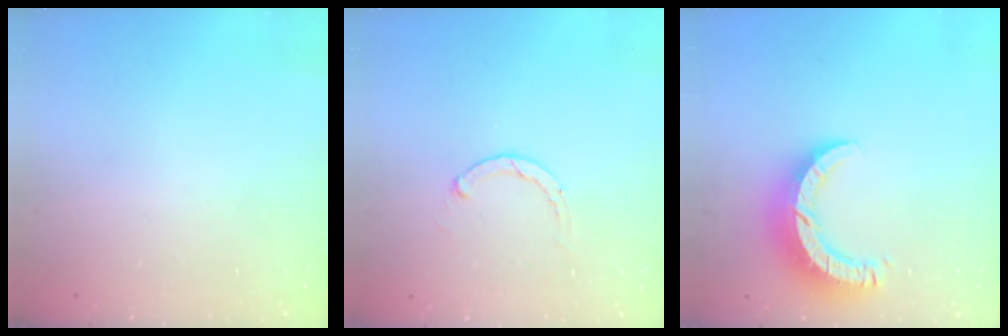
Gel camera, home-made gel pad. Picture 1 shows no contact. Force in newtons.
{"total": 1.1, "press": 1.0, "slide": 0.3}
{"total": 9.9, "press": 9.8, "slide": 1.0}